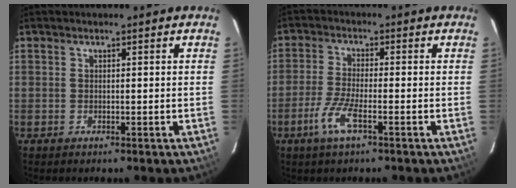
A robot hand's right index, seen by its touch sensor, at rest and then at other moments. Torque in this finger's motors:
{"motor_torque": [0.80, -0.42, 0.18, 0.04]}